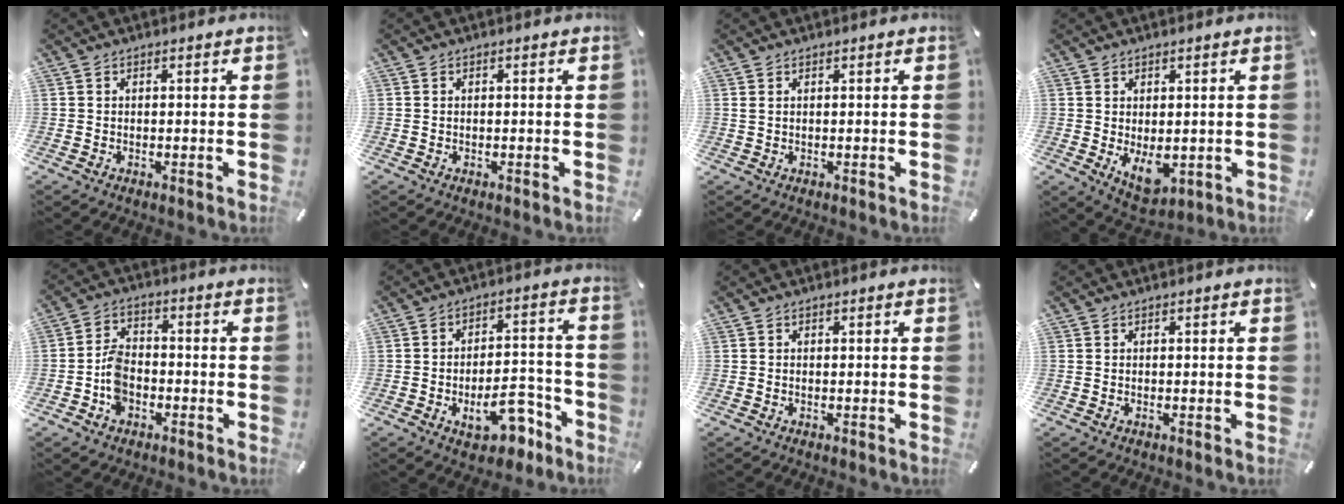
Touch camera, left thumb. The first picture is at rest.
{"total": 0.0}
{"total": 0.8, "force": [0.4, 0.2, 0.7], "torque": [-0.013, -0.001, 0.007]}
{"total": 6.2, "force": [-0.5, 4.3, 4.4], "torque": [-0.068, -0.005, -0.007]}
{"total": 6.9, "force": [-2.8, 4.9, 4.0], "torque": [-0.083, 0.017, -0.050]}
{"total": 12.5, "force": [-5.7, 6.7, 8.9], "torque": [-0.103, 0.030, -0.093]}
{"total": 0.0}
{"total": 0.0}